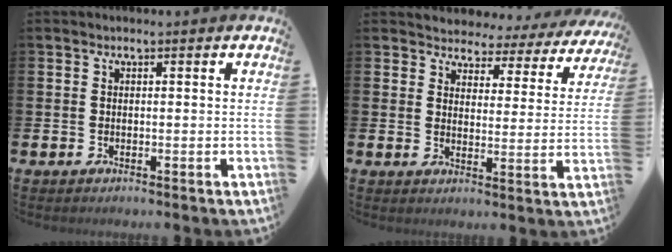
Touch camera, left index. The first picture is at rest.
{"total": 2.9, "force": [2.7, 1.2, -0.2], "torque": [-0.010, -0.034, 0.036]}